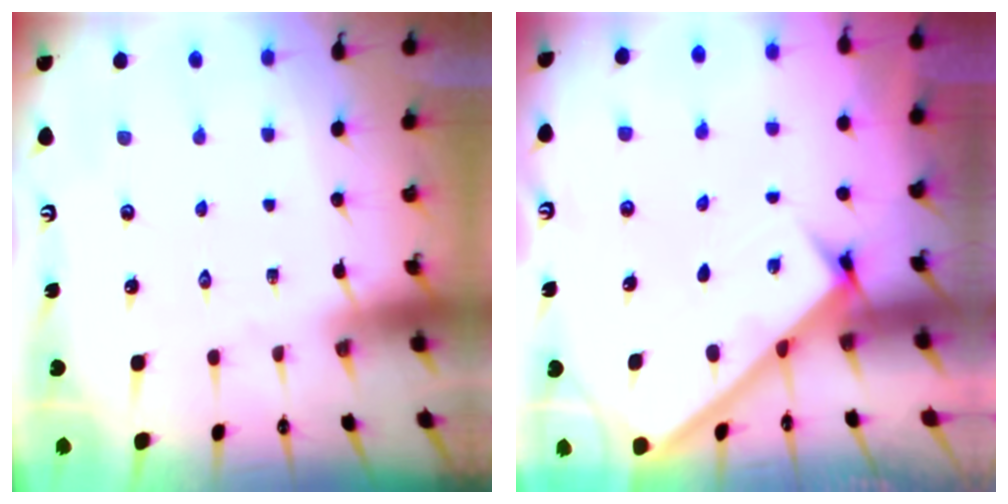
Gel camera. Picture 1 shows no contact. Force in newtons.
{"total": 2.4, "press": 2.3, "slide": 0.3}